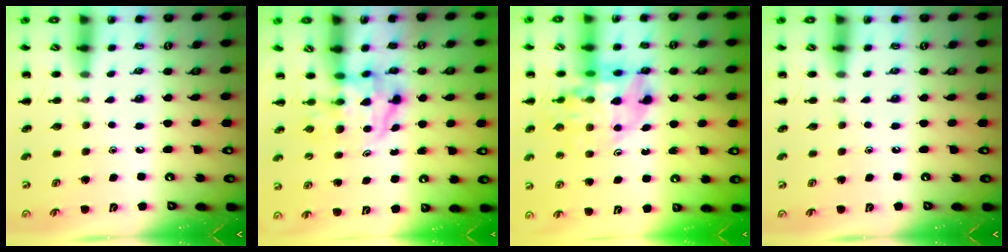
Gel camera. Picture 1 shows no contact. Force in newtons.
{"total": 3.8, "press": 3.7, "slide": 0.6}
{"total": 12.9, "press": 12.5, "slide": 2.9}
{"total": 0.0}